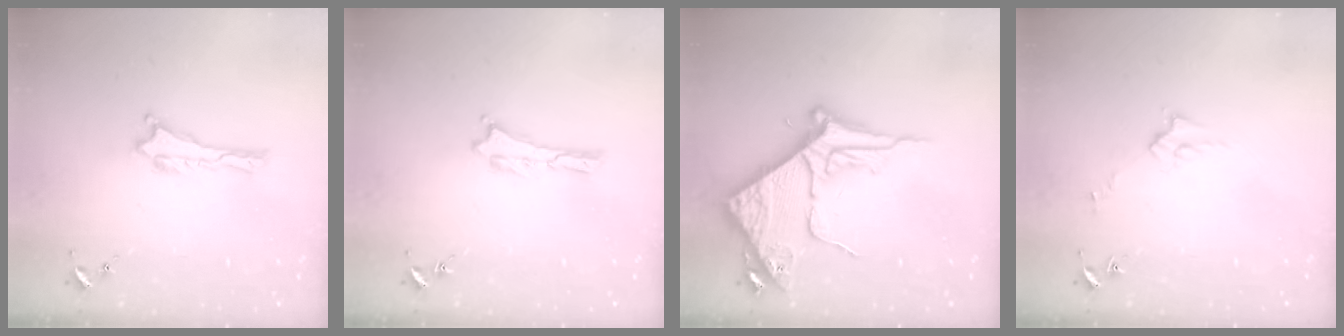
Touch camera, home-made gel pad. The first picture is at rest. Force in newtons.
{"total": 0.0}
{"total": 8.9, "press": 8.9, "slide": 0.8}
{"total": 3.0, "press": 3.0, "slide": 0.3}